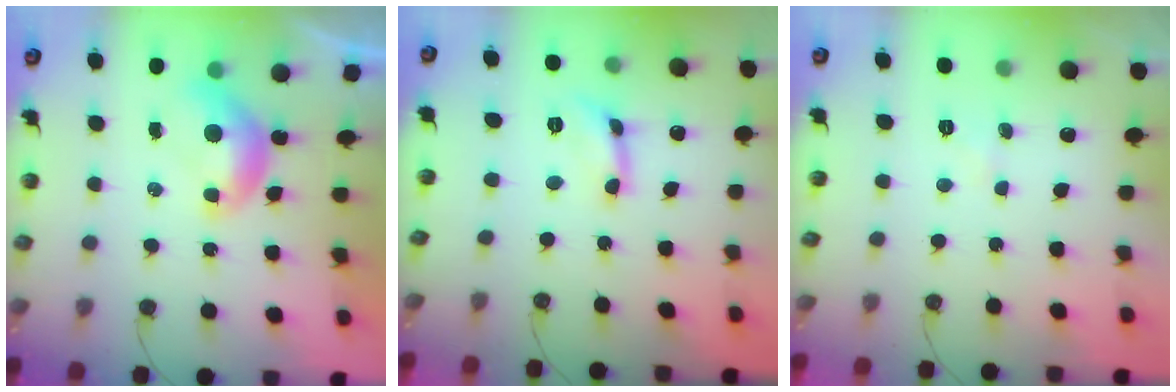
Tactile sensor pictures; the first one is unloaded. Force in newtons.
{"total": 0.0}
{"total": 0.9, "press": 0.9, "slide": 0.3}